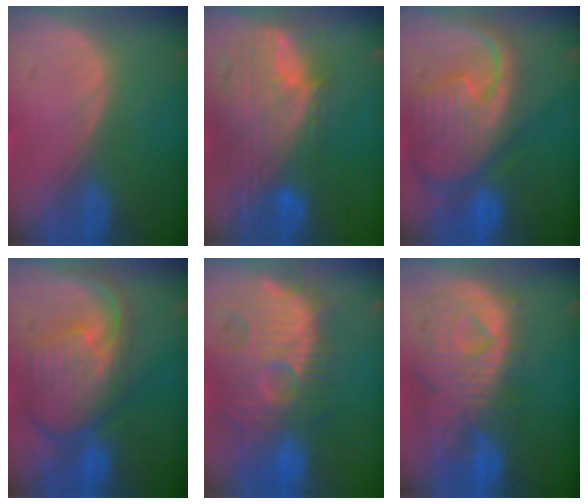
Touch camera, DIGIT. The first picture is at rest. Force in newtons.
{"total": 11.9, "press": 10.1, "slide": 6.3}
{"total": 12.4, "press": 10.7, "slide": 6.4}
{"total": 10.7, "press": 9.5, "slide": 5.0}
{"total": 13.1, "press": 12.3, "slide": 4.4}
{"total": 11.3, "press": 9.7, "slide": 5.7}